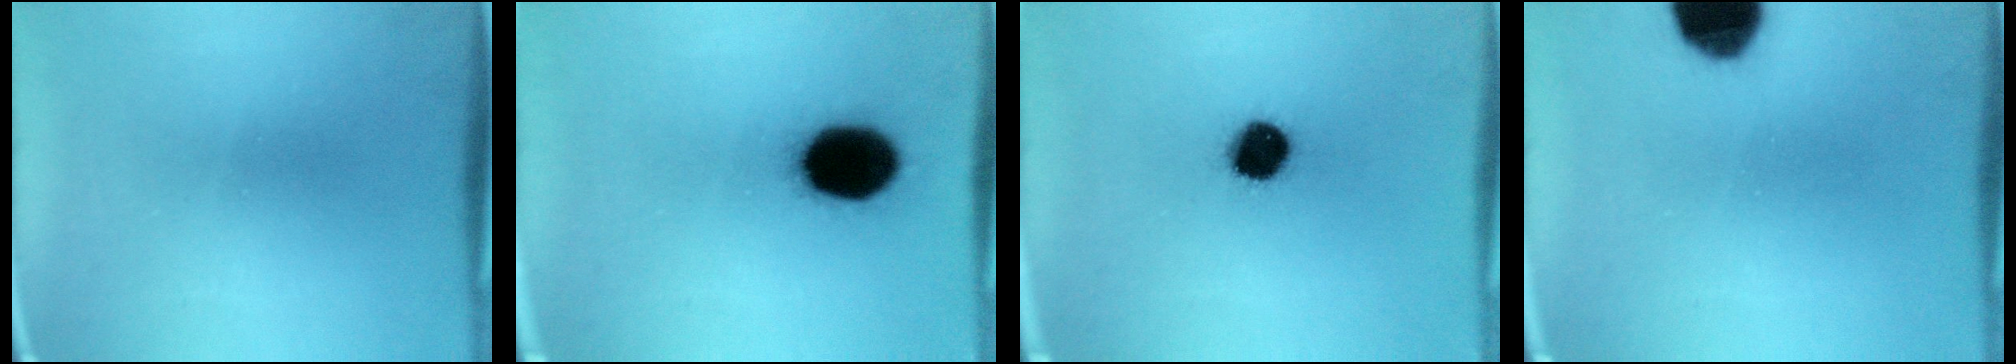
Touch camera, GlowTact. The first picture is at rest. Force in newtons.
{"total": 17.4}
{"total": 9.5}
{"total": 13.1}